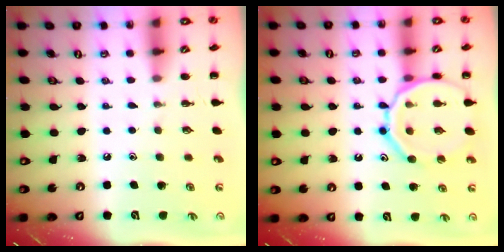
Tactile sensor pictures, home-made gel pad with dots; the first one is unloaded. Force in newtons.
{"total": 16.1, "press": 16.0, "slide": 1.4}